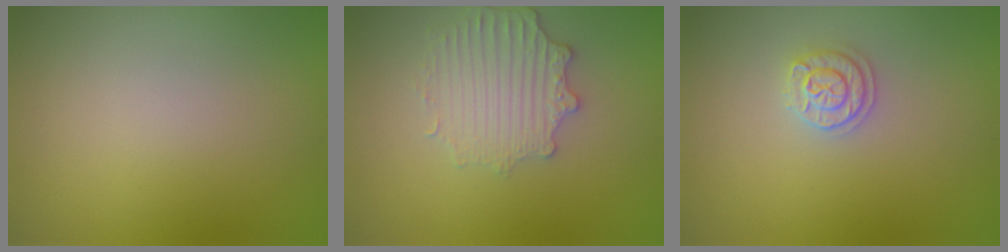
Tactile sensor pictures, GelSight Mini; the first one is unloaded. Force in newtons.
{"total": 2.7, "press": 2.6, "slide": 0.5}
{"total": 1.9, "press": 1.9, "slide": 0.2}